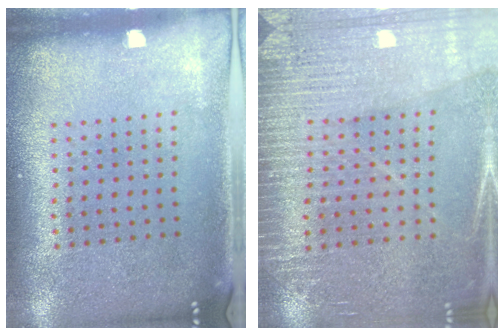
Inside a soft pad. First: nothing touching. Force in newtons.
{"total": 3.0, "press": 3.0, "slide": 0.4}